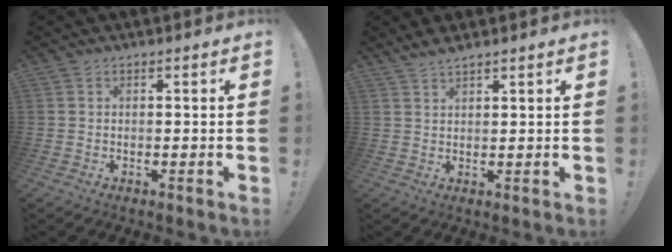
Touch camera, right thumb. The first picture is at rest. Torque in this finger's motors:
{"motor_torque": [-0.37, 4.45, 0.50, 0.54, 0.06]}